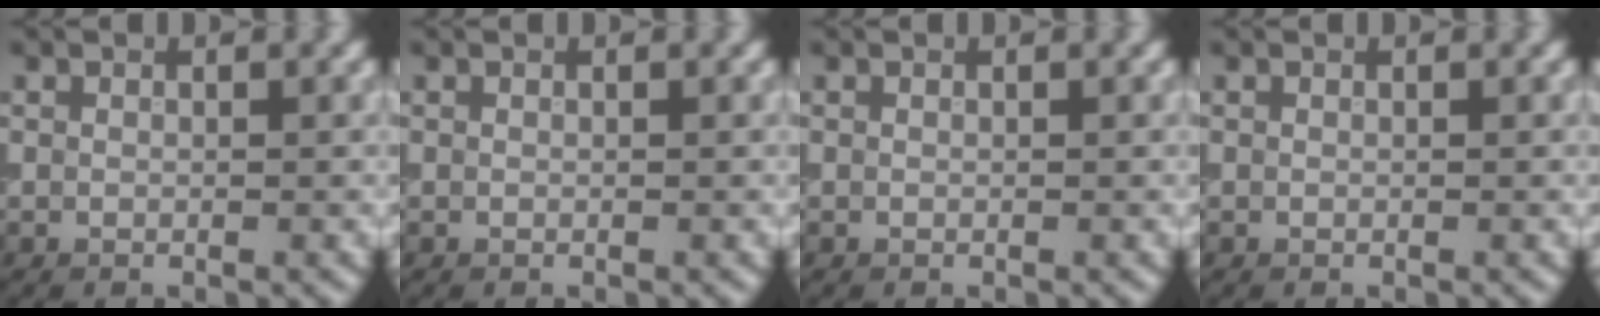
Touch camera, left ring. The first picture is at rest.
{"total": 0.0}
{"total": 0.0}
{"total": 0.0}